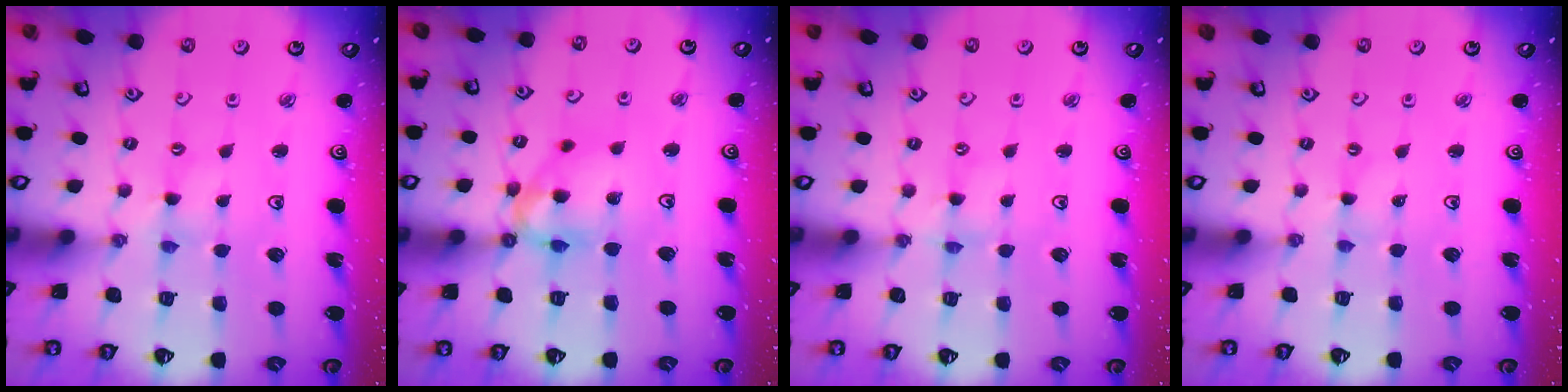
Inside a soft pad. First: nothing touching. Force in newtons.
{"total": 12.2, "press": 12.1, "slide": 1.7}
{"total": 1.1, "press": 1.1, "slide": 0.1}
{"total": 0.0}